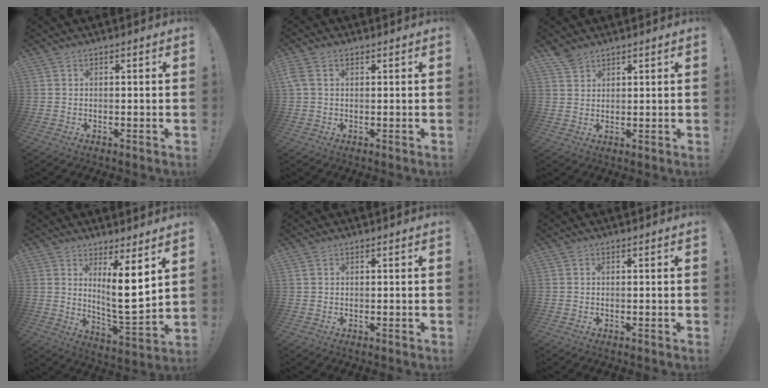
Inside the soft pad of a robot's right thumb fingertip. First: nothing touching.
{"total": 2.9, "force": [1.1, 1.7, 2.1], "torque": [-0.046, 0.006, 0.023]}
{"total": 3.7, "force": [3.2, 1.7, 0.9], "torque": [-0.016, -0.017, 0.062]}
{"total": 10.9, "force": [5.0, 1.9, 9.5], "torque": [-0.140, -0.048, 0.085]}
{"total": 0.8, "force": [0.5, 0.5, 0.3], "torque": [-0.010, 0.002, 0.010]}
{"total": 0.0}